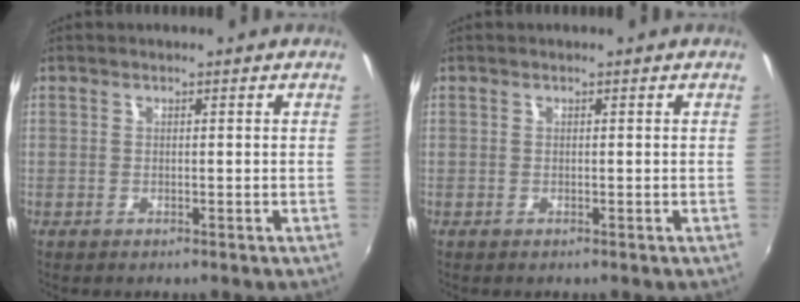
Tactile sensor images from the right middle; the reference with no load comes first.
{"total": 0.0}